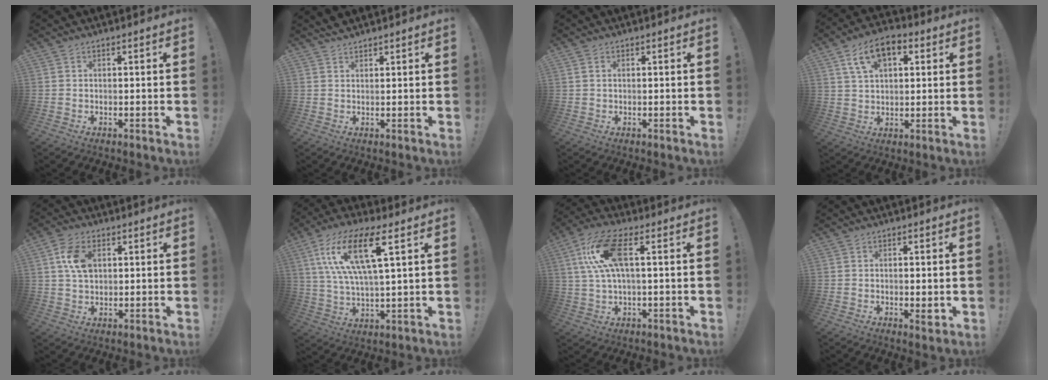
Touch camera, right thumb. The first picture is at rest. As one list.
[{"total": 2.1, "force": [2.1, 0.3, 0.3], "torque": [-0.006, -0.013, 0.040]}, {"total": 0.8, "force": [0.5, 0.5, 0.5], "torque": [-0.012, 0.001, 0.010]}, {"total": 11.0, "force": [4.8, 6.2, 7.7], "torque": [-0.121, 0.001, 0.090]}, {"total": 8.9, "force": [2.6, 5.8, 6.2], "torque": [-0.110, 0.002, 0.048]}, {"total": 17.0, "force": [7.7, 5.1, 14.3], "torque": [-0.279, -0.014, 0.120]}, {"total": 13.7, "force": [3.2, 5.4, 12.2], "torque": [-0.237, 0.002, 0.055]}, {"total": 2.4, "force": [-0.4, 0.9, 2.2], "torque": [-0.021, -0.002, -0.008]}]